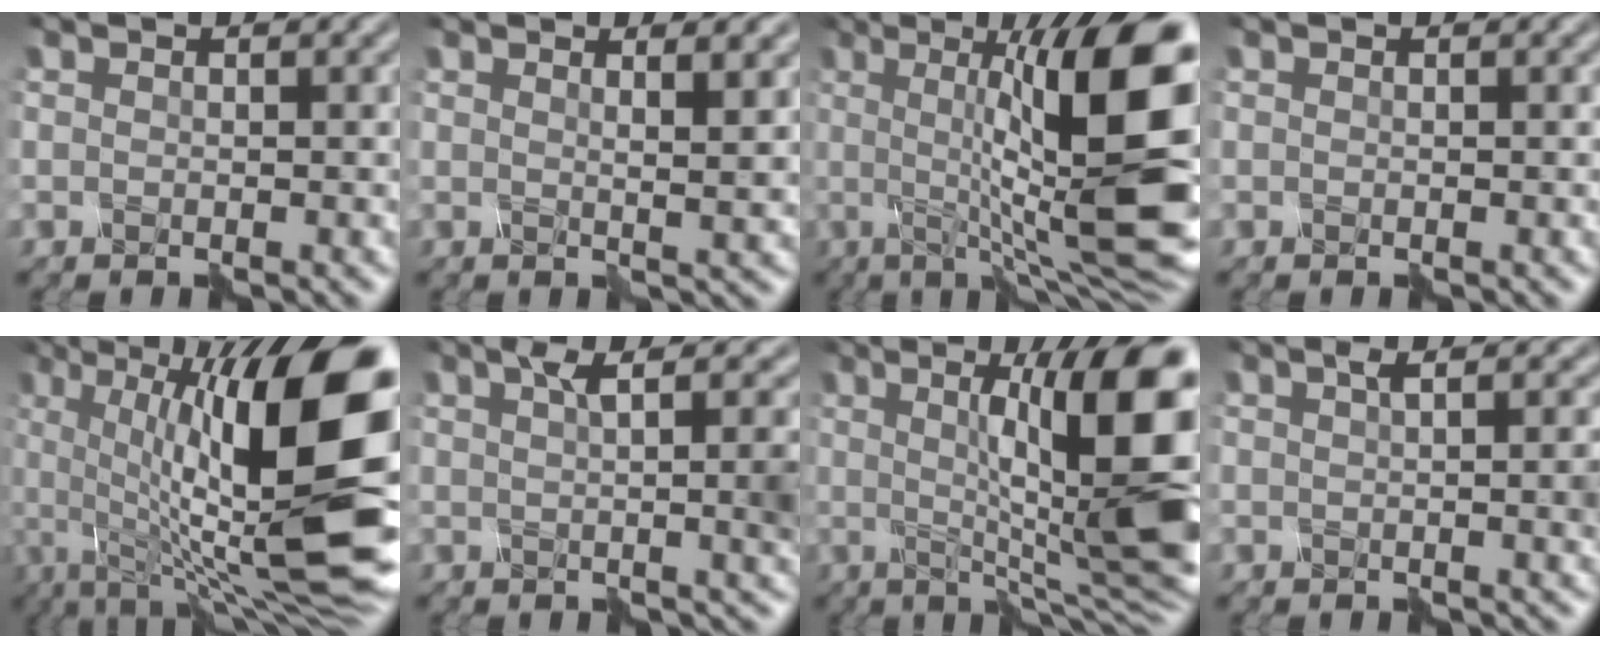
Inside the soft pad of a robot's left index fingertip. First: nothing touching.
{"total": 3.1, "force": [1.8, 0.8, 2.4], "torque": [-0.023, 0.008, 0.014]}
{"total": 15.4, "force": [0.9, 3.4, 15.0], "torque": [-0.173, 0.010, 0.010]}
{"total": 0.0}
{"total": 17.6, "force": [0.3, 4.9, 16.9], "torque": [-0.242, 0.022, 0.006]}
{"total": 4.4, "force": [1.3, 1.1, 4.1], "torque": [-0.044, 0.006, 0.015]}
{"total": 15.0, "force": [1.6, 3.4, 14.5], "torque": [-0.172, 0.011, 0.027]}
{"total": 2.8, "force": [0.7, 0.8, 2.6], "torque": [-0.024, 0.007, 0.008]}